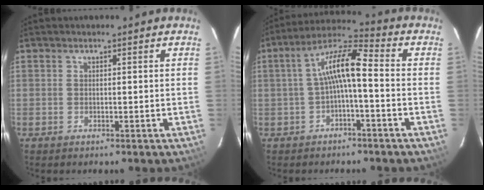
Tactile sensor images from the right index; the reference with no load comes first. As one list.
[{"total": 8.2, "force": [-1.3, 1.6, 8.0], "torque": [-0.165, 0.024, -0.025]}]